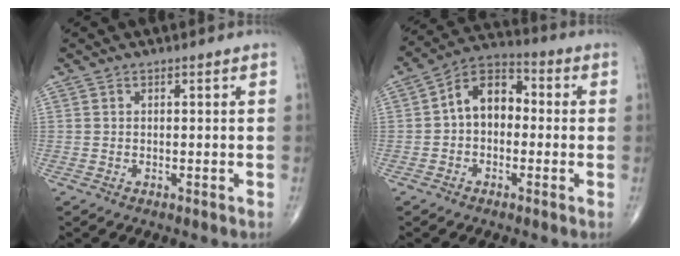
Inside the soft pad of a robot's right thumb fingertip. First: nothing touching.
{"total": 9.6, "force": [-0.2, 6.7, 6.8], "torque": [-0.086, 0.035, -0.019]}